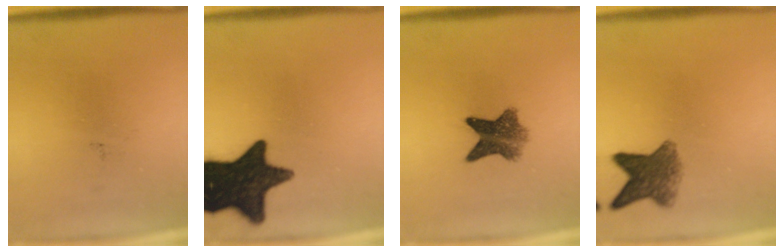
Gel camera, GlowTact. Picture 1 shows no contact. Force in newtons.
{"total": 17.2}
{"total": 6.9}
{"total": 6.6}